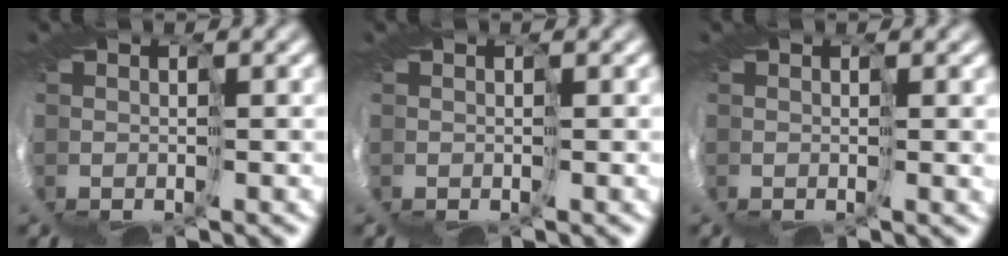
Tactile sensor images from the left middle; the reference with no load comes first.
{"total": 0.0}
{"total": 1.0, "force": [0.4, 0.1, 0.9], "torque": [-0.017, -0.001, 0.005]}